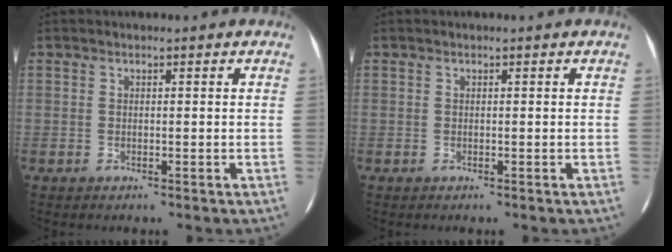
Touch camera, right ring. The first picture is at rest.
{"total": 0.0}